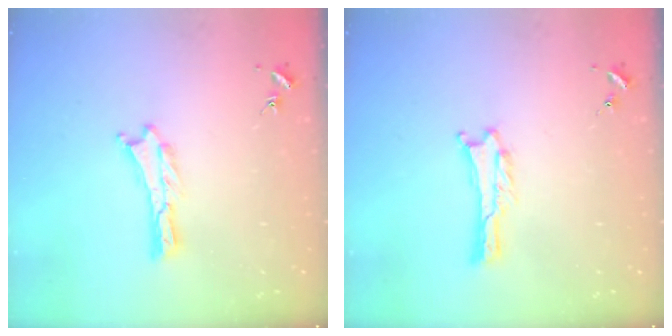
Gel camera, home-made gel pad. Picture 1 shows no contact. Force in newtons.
{"total": 0.5, "press": 0.5, "slide": 0.1}